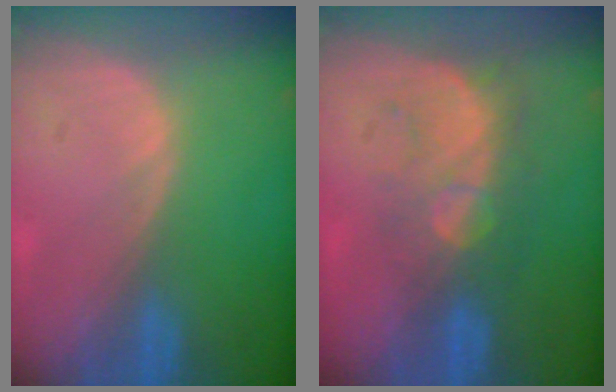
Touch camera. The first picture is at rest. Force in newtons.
{"total": 8.6, "press": 7.5, "slide": 4.2}